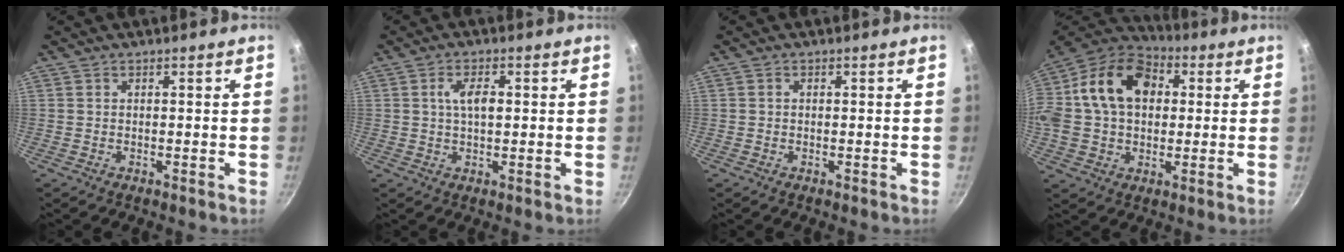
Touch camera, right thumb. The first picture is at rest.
{"total": 4.4, "force": [0.7, 2.1, 3.8], "torque": [-0.065, 0.007, 0.009]}
{"total": 0.6, "force": [0.0, 0.5, 0.3], "torque": [-0.003, 0.004, 0.001]}
{"total": 19.9, "force": [3.2, 14.6, 13.2], "torque": [-0.227, 0.037, 0.039]}